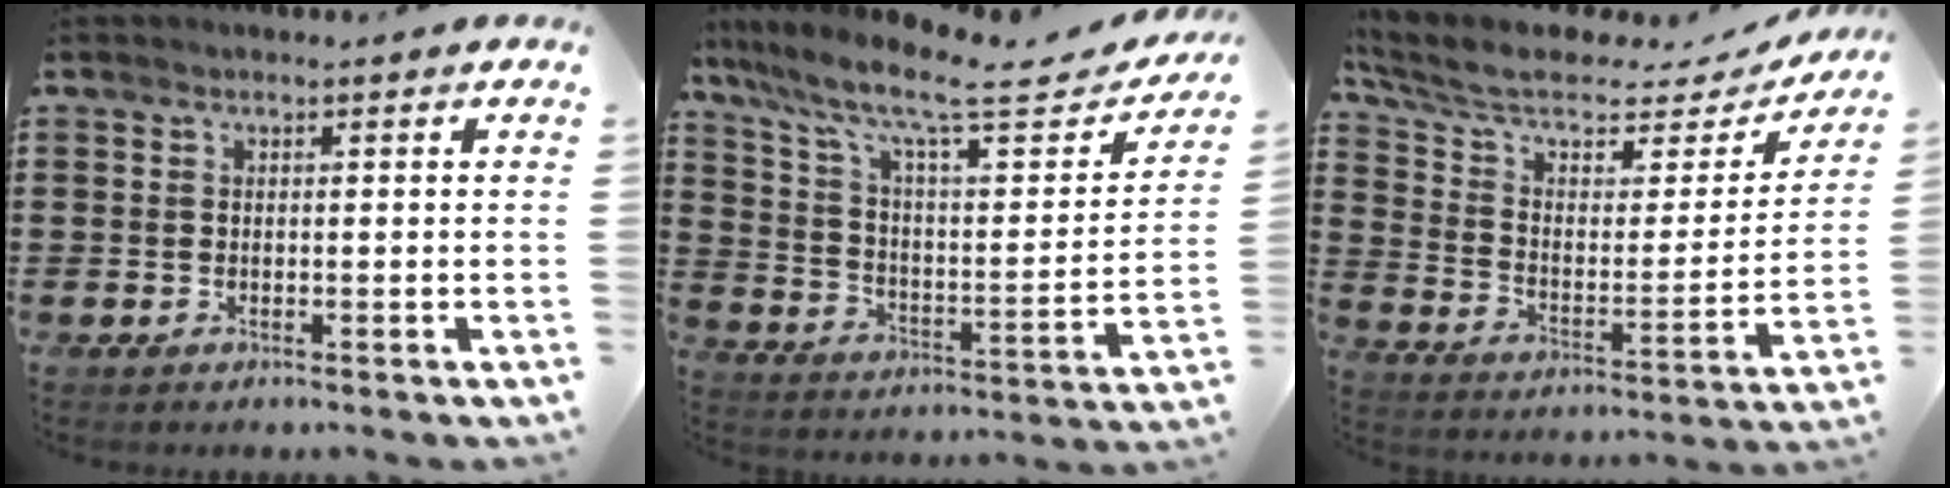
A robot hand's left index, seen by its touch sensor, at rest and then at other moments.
{"total": 11.4, "force": [8.3, 2.2, 7.5], "torque": [-0.158, -0.050, 0.133]}
{"total": 7.5, "force": [5.5, 2.8, 4.2], "torque": [-0.115, -0.035, 0.089]}